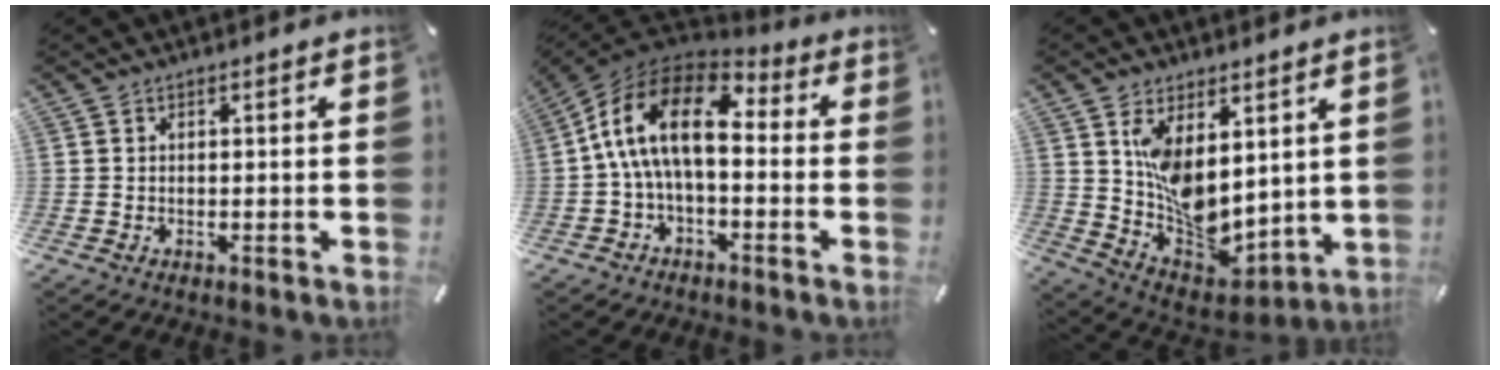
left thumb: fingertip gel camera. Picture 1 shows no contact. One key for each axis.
{"total": 15.1, "fx": 1.2, "fy": 8.6, "fz": 12.3, "tx": -0.259, "ty": 0.013, "tz": 0.017}
{"total": 10.0, "fx": 2.9, "fy": 7.2, "fz": 6.4, "tx": -0.111, "ty": -0.036, "tz": 0.065}